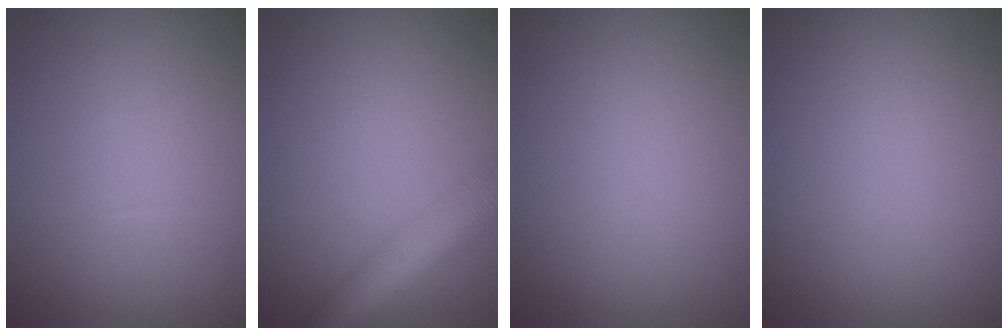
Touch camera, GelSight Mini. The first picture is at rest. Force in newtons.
{"total": 6.8, "press": 6.8, "slide": 0.3}
{"total": 0.0}
{"total": 0.0}